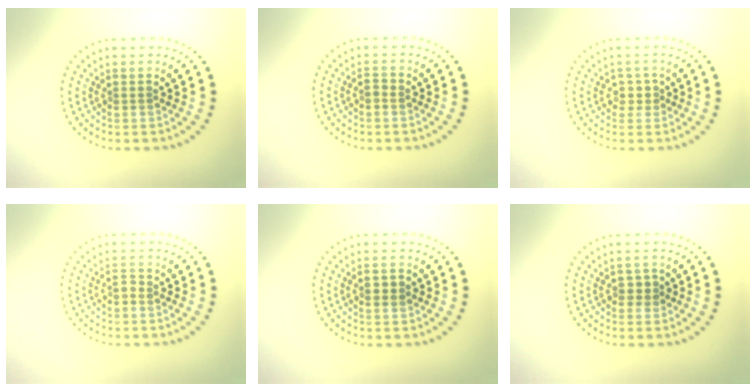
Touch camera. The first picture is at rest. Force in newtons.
{"total": 0.7, "press": 0.7, "slide": 0.2}
{"total": 1.4, "press": 1.2, "slide": 0.8}
{"total": 0.7, "press": 0.6, "slide": 0.3}
{"total": 1.4, "press": 1.4, "slide": 0.2}
{"total": 1.1, "press": 1.1, "slide": 0.3}